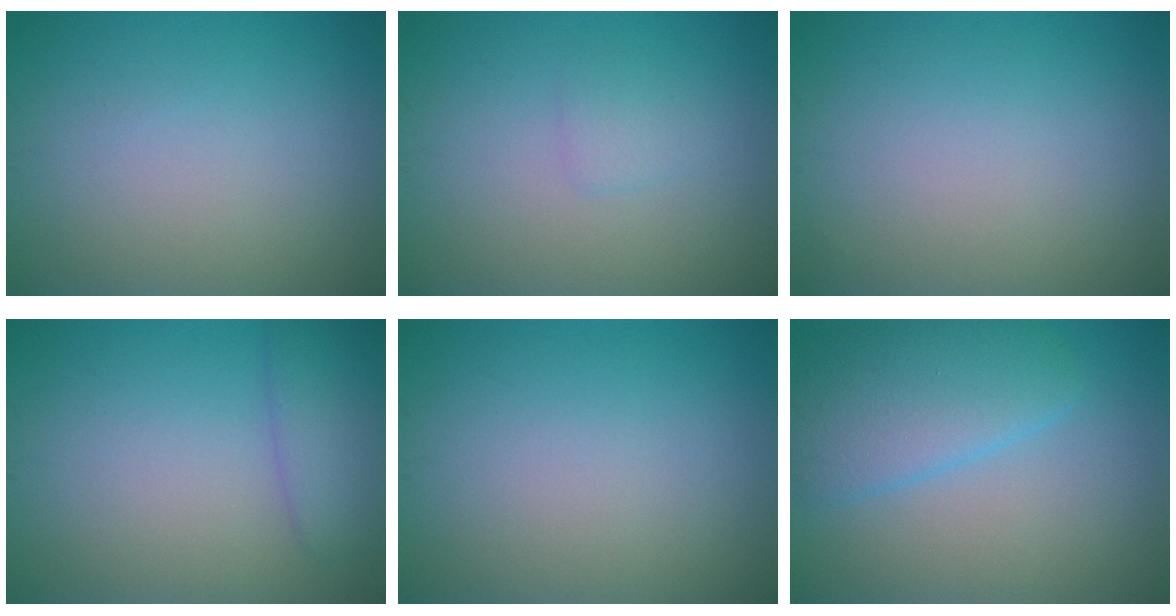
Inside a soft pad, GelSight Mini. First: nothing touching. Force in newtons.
{"total": 1.1, "press": 1.1, "slide": 0.1}
{"total": 0.0}
{"total": 2.9, "press": 2.9, "slide": 0.3}
{"total": 0.0}
{"total": 4.8, "press": 4.8, "slide": 0.2}